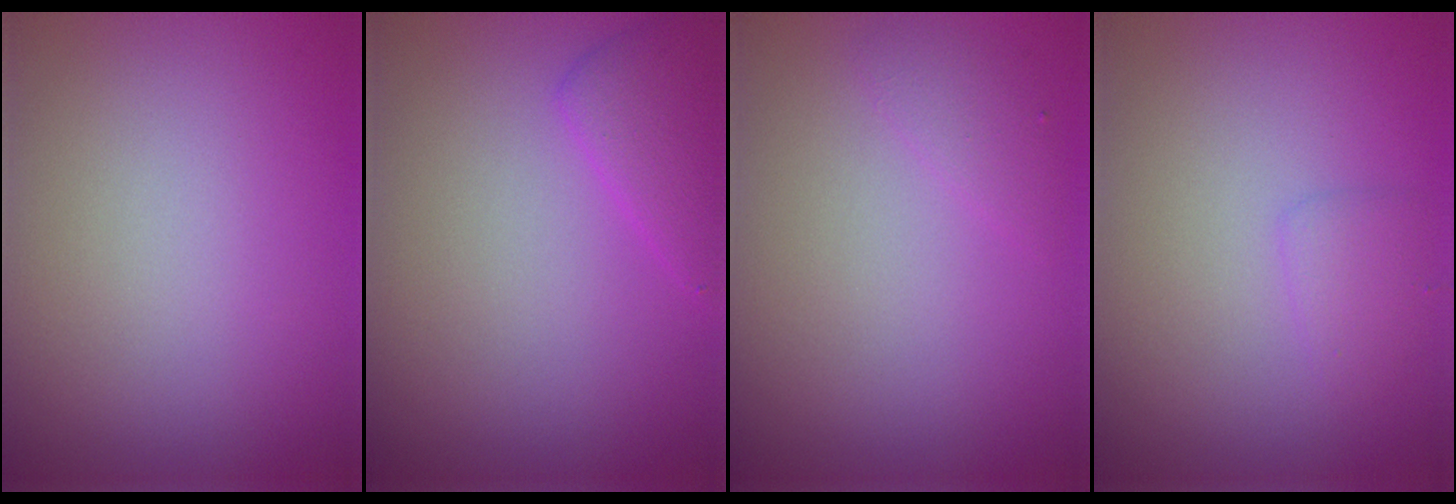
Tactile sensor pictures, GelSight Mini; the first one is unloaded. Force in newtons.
{"total": 2.8, "press": 2.8, "slide": 0.2}
{"total": 1.2, "press": 1.2, "slide": 0.1}
{"total": 1.3, "press": 1.3, "slide": 0.0}